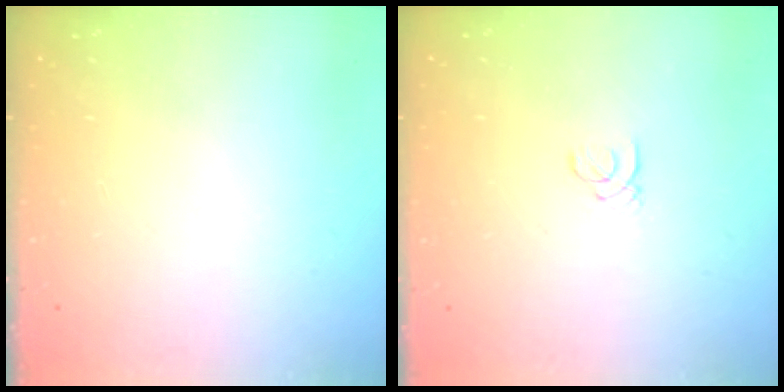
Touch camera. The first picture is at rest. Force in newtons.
{"total": 1.0, "press": 1.0, "slide": 0.1}